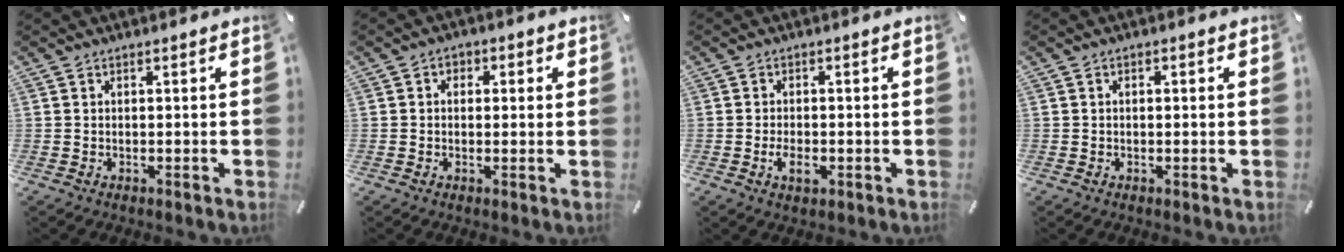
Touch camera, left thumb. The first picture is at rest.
{"total": 2.5, "force": [-0.5, 2.0, 1.4], "torque": [-0.018, 0.009, -0.013]}
{"total": 3.5, "force": [-1.1, 2.2, 2.5], "torque": [-0.057, 0.000, -0.021]}
{"total": 0.9, "force": [-0.1, 0.6, 0.6], "torque": [-0.011, 0.003, -0.004]}